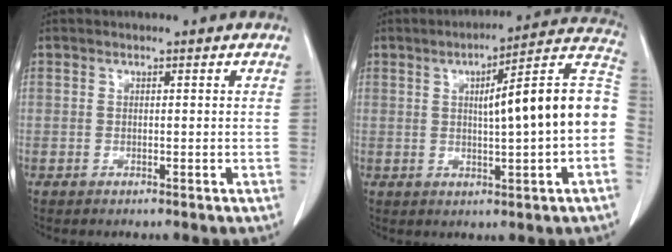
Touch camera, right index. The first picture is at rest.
{"total": 15.6, "force": [0.3, 1.0, 15.5], "torque": [-0.203, 0.036, 0.001]}